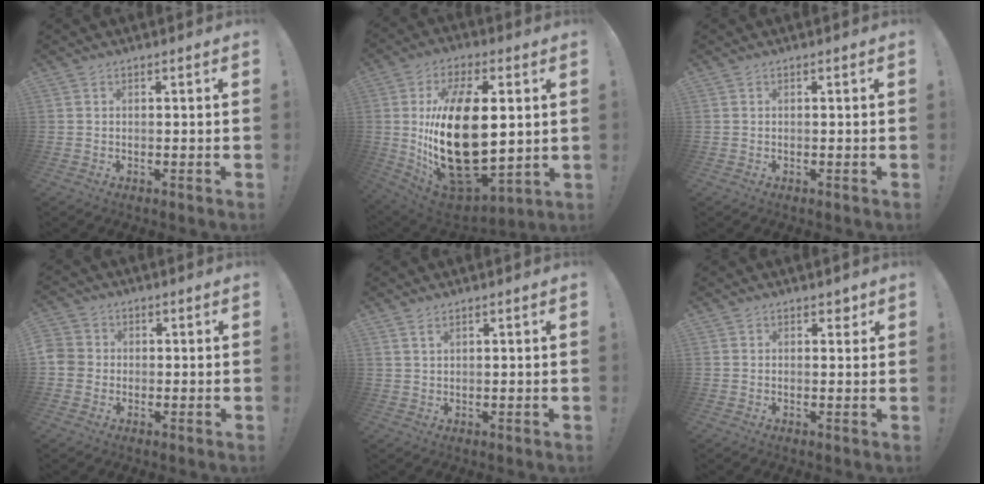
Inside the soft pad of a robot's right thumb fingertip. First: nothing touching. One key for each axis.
{"total": 28.4, "fx": 2.3, "fy": 15.0, "fz": 24.0, "tx": -0.473, "ty": -0.033, "tz": 0.050}
{"total": 0.0}
{"total": 4.6, "fx": -0.7, "fy": 4.3, "fz": 1.4, "tx": -0.039, "ty": 0.008, "tz": -0.014}
{"total": 2.0, "fx": 1.3, "fy": 0.7, "fz": 1.3, "tx": -0.019, "ty": -0.004, "tz": 0.023}
{"total": 1.9, "fx": 1.1, "fy": 1.2, "fz": 0.9, "tx": 0.002, "ty": -0.006, "tz": 0.015}